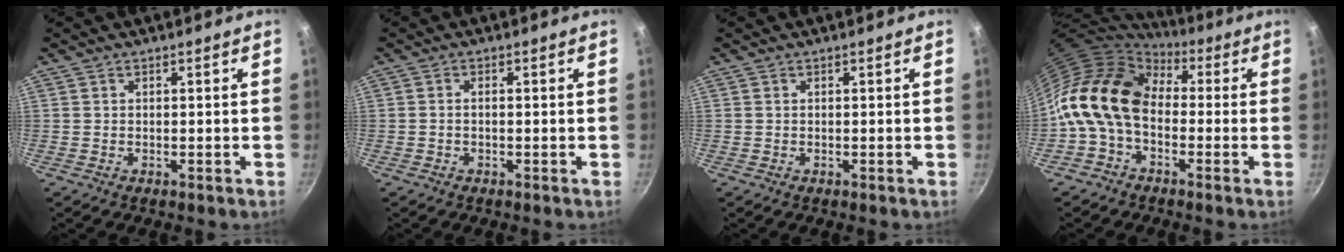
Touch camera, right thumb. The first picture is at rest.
{"total": 1.1, "force": [-0.3, 0.5, 1.0], "torque": [-0.028, 0.008, -0.008]}
{"total": 0.0}
{"total": 15.9, "force": [0.1, 11.1, 11.4], "torque": [-0.194, 0.032, -0.021]}